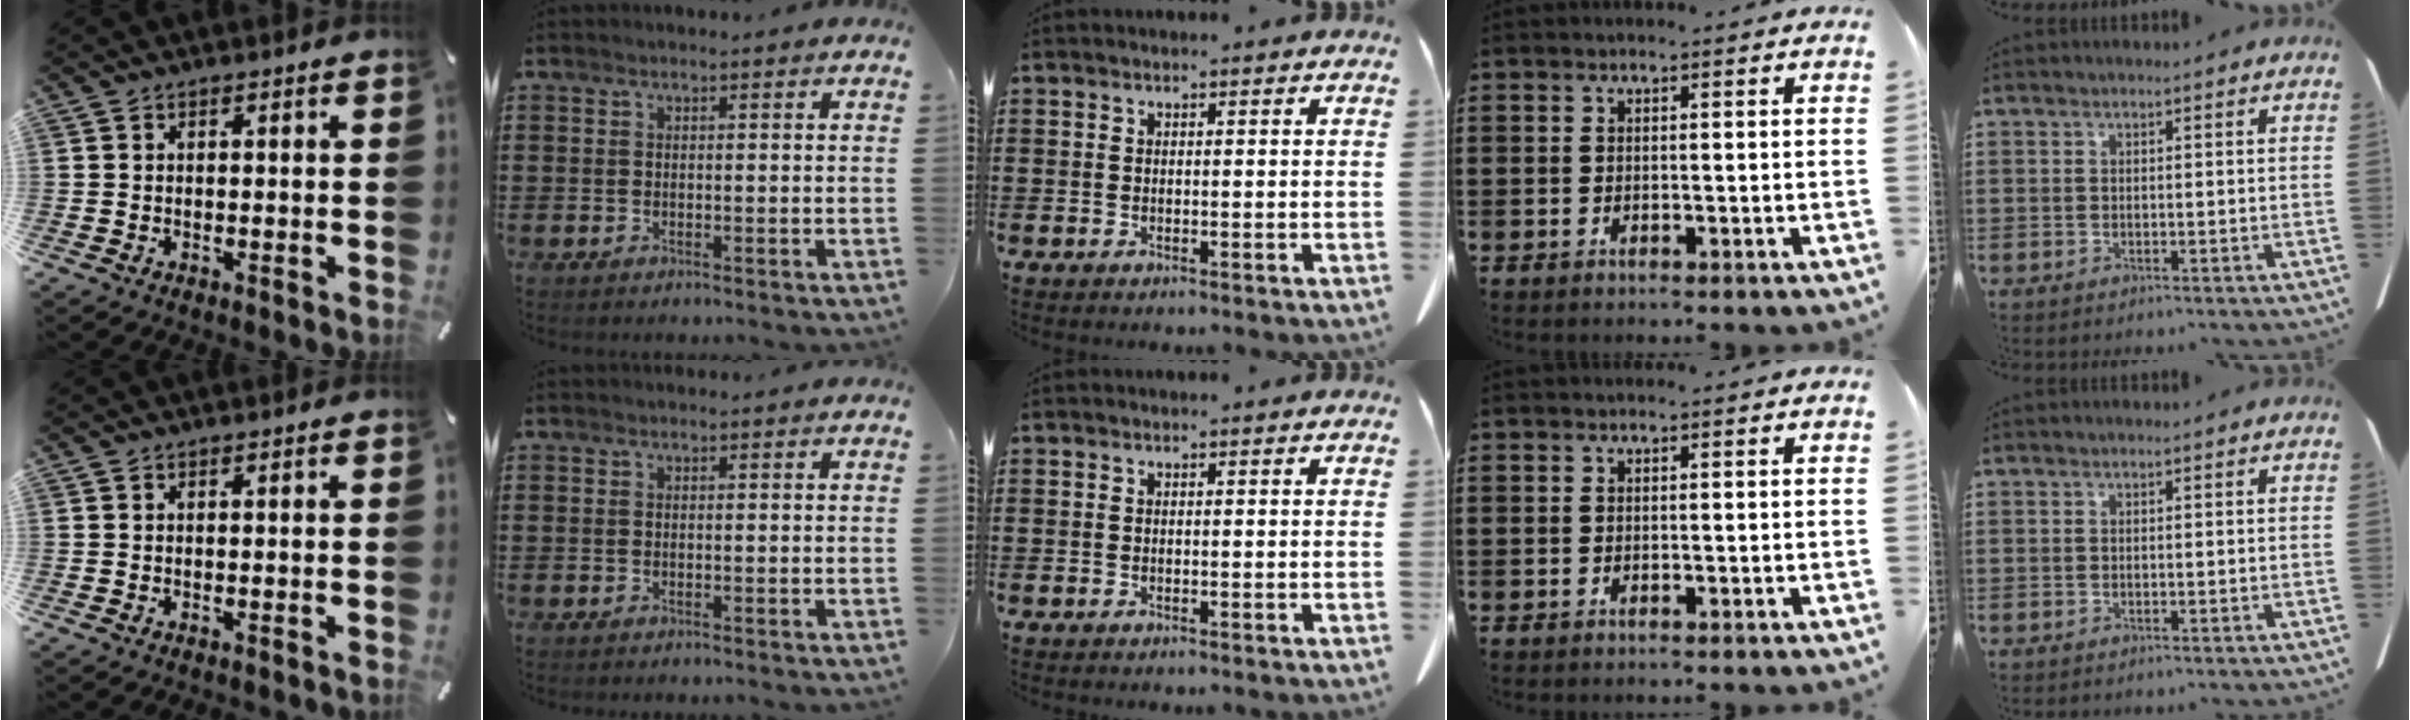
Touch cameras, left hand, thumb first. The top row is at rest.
{}